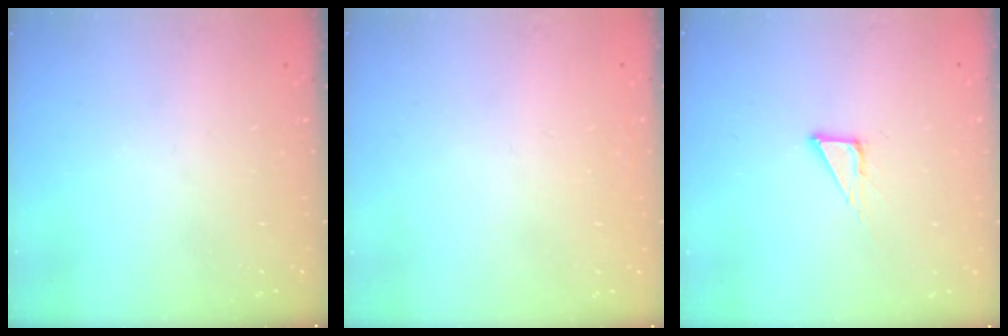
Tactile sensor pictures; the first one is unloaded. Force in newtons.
{"total": 0.8, "press": 0.8, "slide": 0.1}
{"total": 3.8, "press": 3.8, "slide": 0.0}